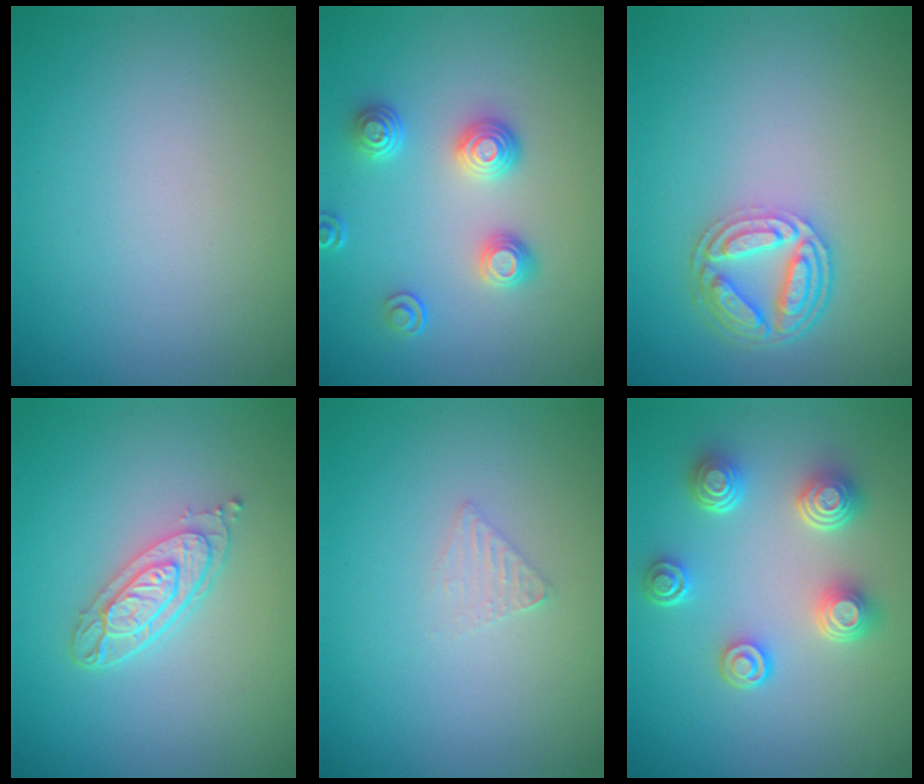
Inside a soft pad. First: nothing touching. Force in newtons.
{"total": 3.2, "press": 2.8, "slide": 1.5}
{"total": 4.7, "press": 3.7, "slide": 3.0}
{"total": 3.5, "press": 2.7, "slide": 2.2}
{"total": 1.0, "press": 1.0, "slide": 0.1}
{"total": 4.5, "press": 3.5, "slide": 2.8}